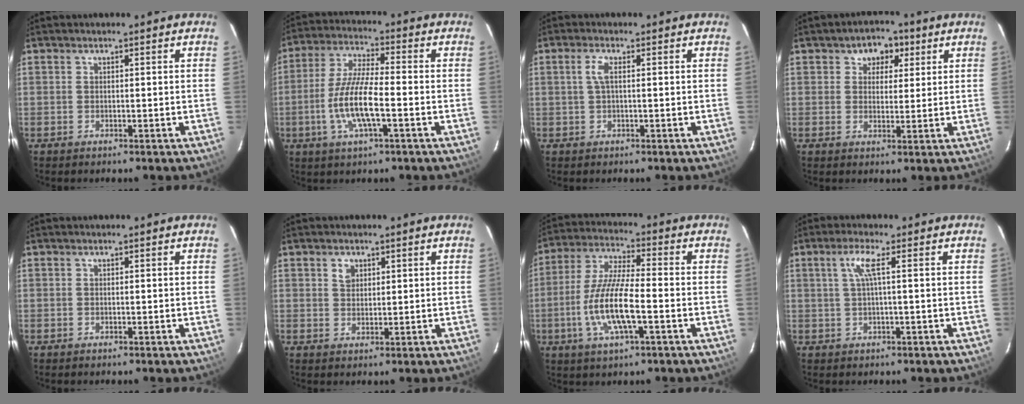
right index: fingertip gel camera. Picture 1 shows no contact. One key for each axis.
{"total": 10.8, "fx": -3.1, "fy": 2.3, "fz": 10.1, "tx": -0.209, "ty": -0.004, "tz": -0.062}
{"total": 2.3, "fx": 0.3, "fy": 0.5, "fz": 2.2, "tx": -0.049, "ty": 0.003, "tz": 0.006}
{"total": 5.4, "fx": 2.4, "fy": 4.3, "fz": 2.3, "tx": -0.023, "ty": 0.012, "tz": 0.035}
{"total": 0.0}
{"total": 2.5, "fx": 1.3, "fy": 1.9, "fz": 0.9, "tx": -0.010, "ty": 0.006, "tz": 0.024}
{"total": 12.5, "fx": -3.6, "fy": 2.7, "fz": 11.7, "tx": -0.244, "ty": -0.007, "tz": -0.070}
{"total": 3.4, "fx": 0.7, "fy": -0.3, "fz": 3.3, "tx": -0.065, "ty": 0.004, "tz": 0.015}